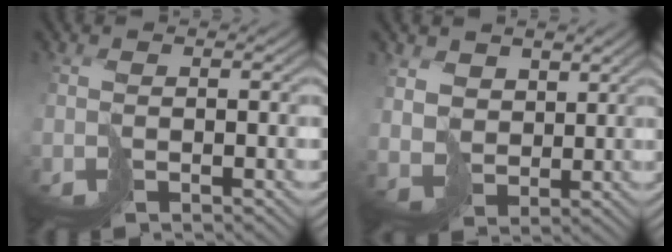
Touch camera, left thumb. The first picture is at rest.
{"total": 5.1, "force": [3.5, 3.5, 1.4], "torque": [-0.066, 0.002, 0.074]}